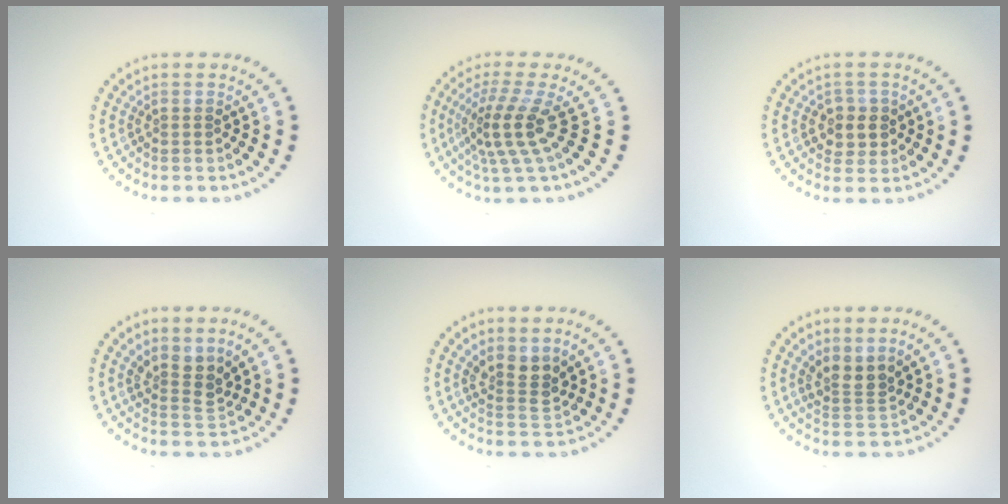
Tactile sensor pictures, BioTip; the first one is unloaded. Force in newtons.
{"total": 3.9, "press": 2.7, "slide": 2.8}
{"total": 2.4, "press": 2.2, "slide": 0.7}
{"total": 2.6, "press": 1.9, "slide": 1.7}
{"total": 2.7, "press": 2.3, "slide": 1.5}
{"total": 2.6, "press": 2.0, "slide": 1.8}